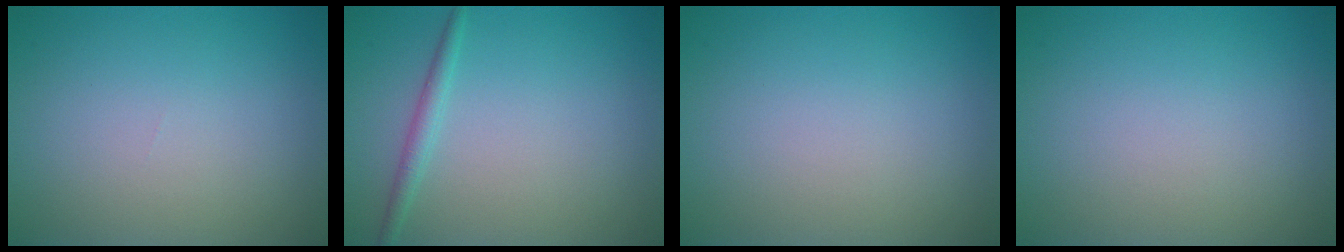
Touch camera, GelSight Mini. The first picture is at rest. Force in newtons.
{"total": 1.4, "press": 1.4, "slide": 0.1}
{"total": 0.0}
{"total": 0.0}